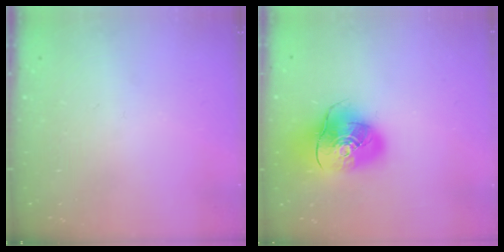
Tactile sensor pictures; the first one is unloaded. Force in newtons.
{"total": 14.0, "press": 13.8, "slide": 2.3}